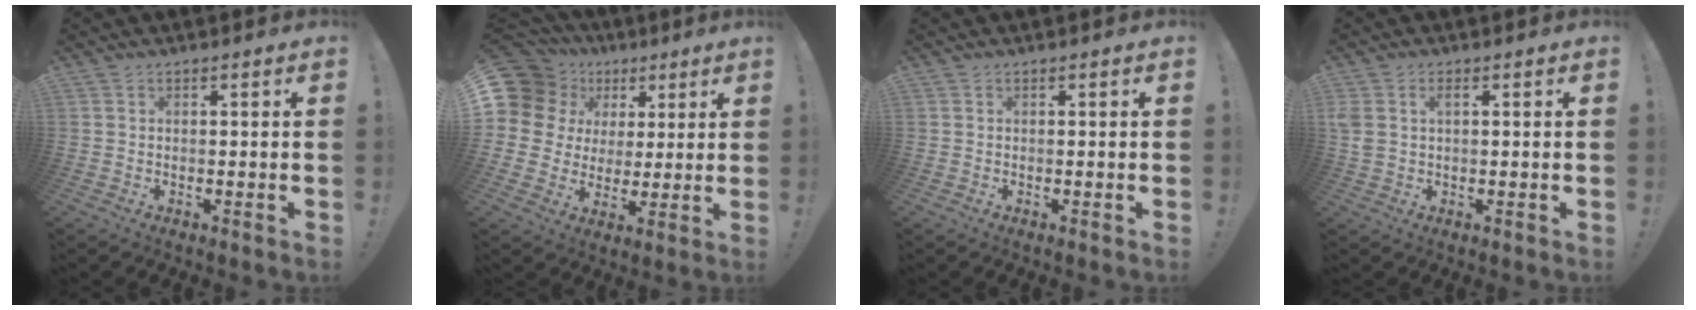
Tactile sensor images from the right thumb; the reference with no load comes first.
{"total": 11.8, "force": [4.3, 10.0, 4.5], "torque": [-0.085, -0.025, 0.093]}
{"total": 0.0}
{"total": 3.5, "force": [0.9, 1.8, 2.8], "torque": [-0.055, 0.000, 0.014]}